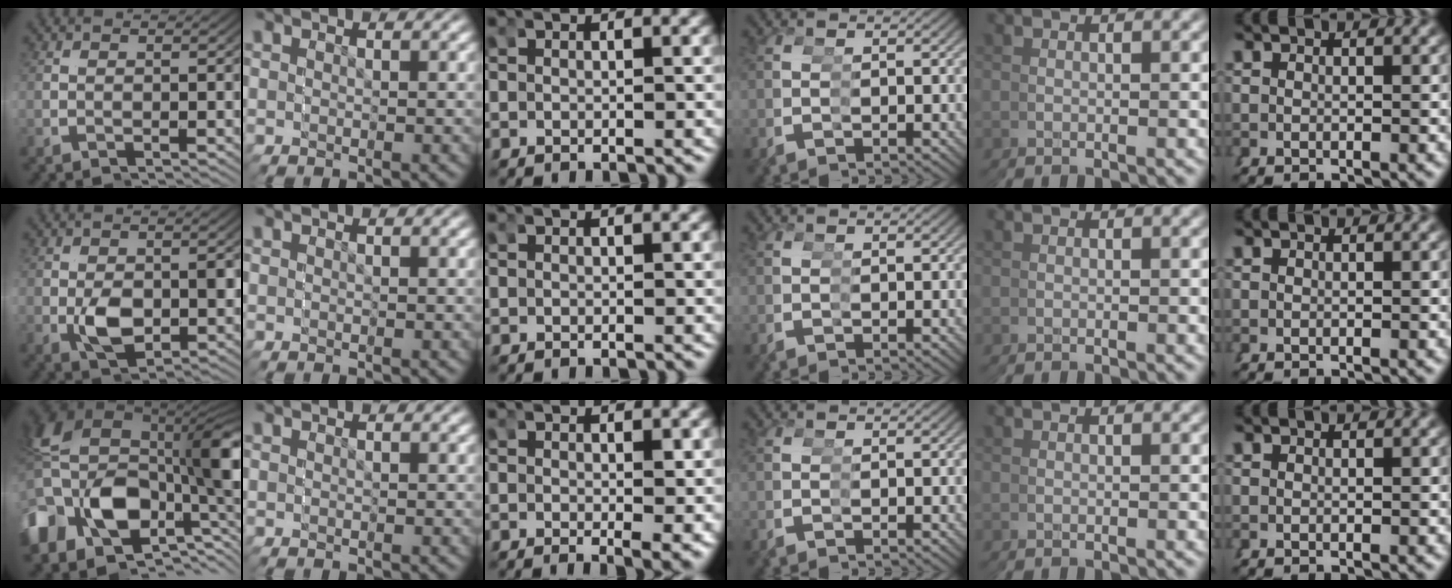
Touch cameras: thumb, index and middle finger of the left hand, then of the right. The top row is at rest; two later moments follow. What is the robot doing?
{"motion": "grasp_and_lifting", "object": "stress ball aka squeeze ball"}